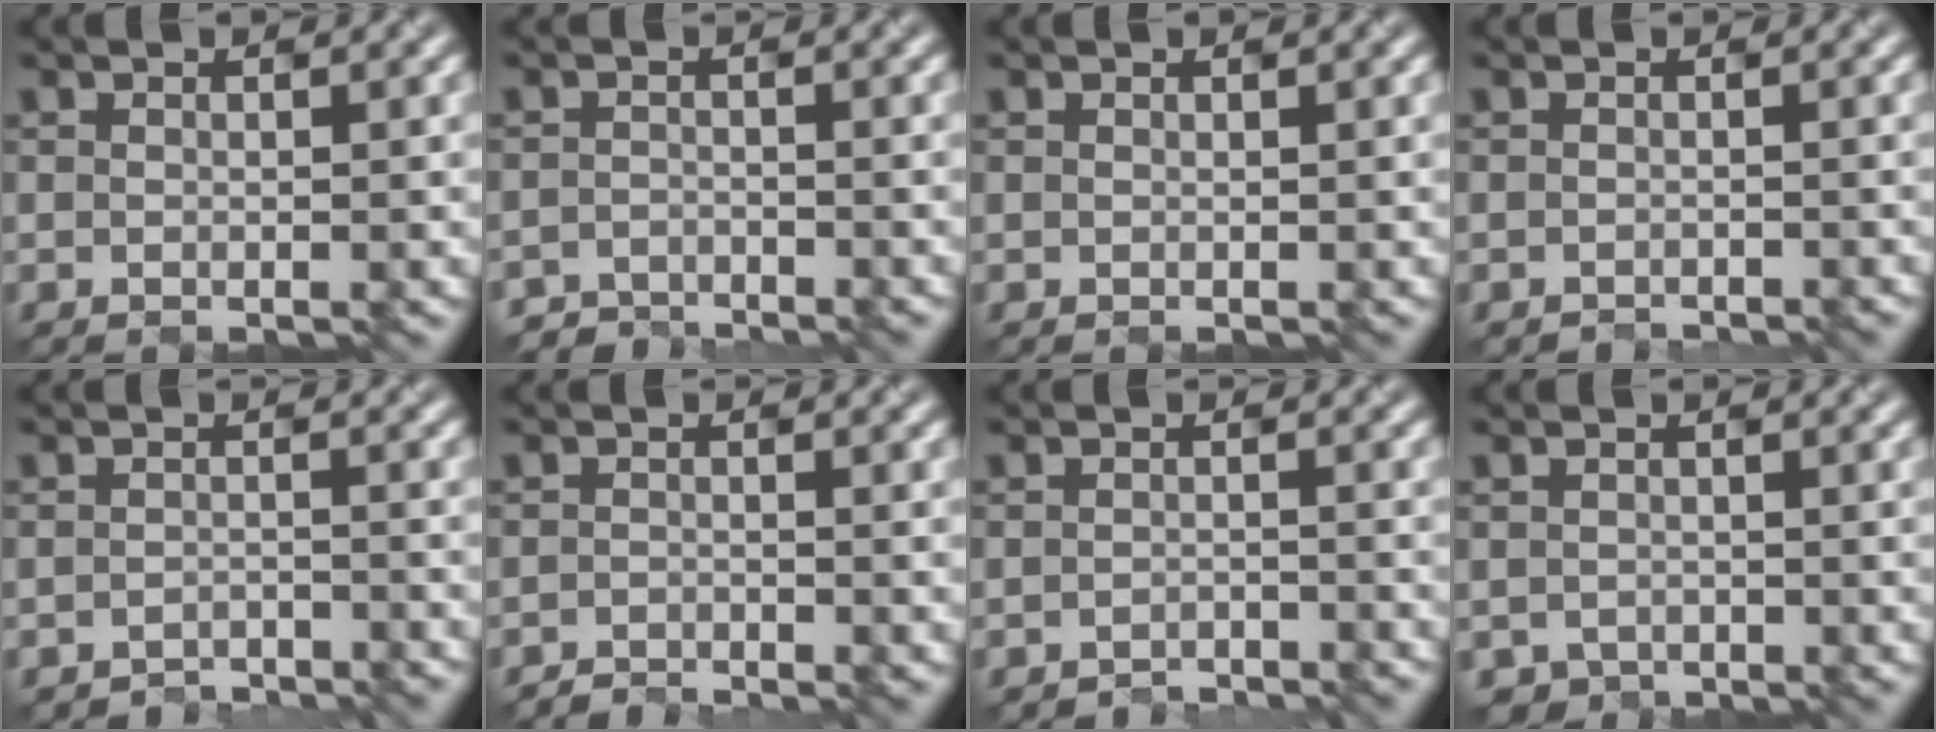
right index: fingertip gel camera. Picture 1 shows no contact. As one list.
[{"total": 2.4, "force": [-2.1, -0.2, -1.1], "torque": [0.021, -0.002, -0.038]}, {"total": 0.0}, {"total": 0.6, "force": [-0.6, -0.1, -0.3], "torque": [0.007, -0.008, -0.023]}, {"total": 2.4, "force": [-2.3, -0.2, -0.8], "torque": [0.017, -0.005, -0.039]}, {"total": 1.2, "force": [-1.2, -0.1, -0.4], "torque": [0.014, -0.006, -0.029]}, {"total": 2.1, "force": [-2.0, -0.2, -0.7], "torque": [0.016, -0.007, -0.037]}, {"total": 0.8, "force": [-0.5, 0.4, -0.6], "torque": [0.005, -0.007, -0.005]}]